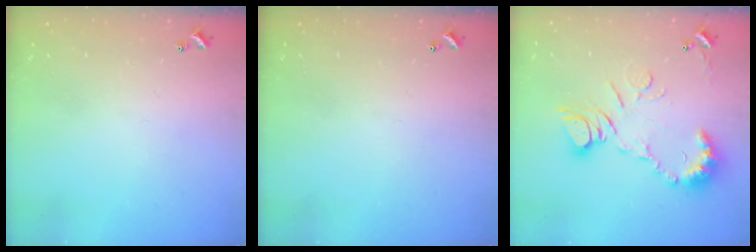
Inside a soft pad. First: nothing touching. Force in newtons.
{"total": 0.0}
{"total": 12.5, "press": 12.4, "slide": 1.3}